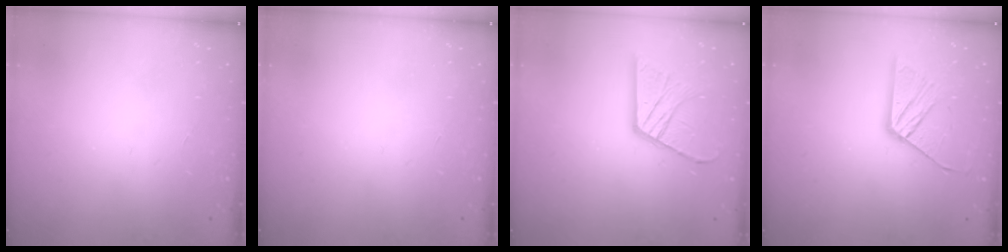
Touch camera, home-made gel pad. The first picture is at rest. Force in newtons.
{"total": 0.0}
{"total": 13.3, "press": 13.2, "slide": 1.4}
{"total": 10.2, "press": 10.2, "slide": 0.8}